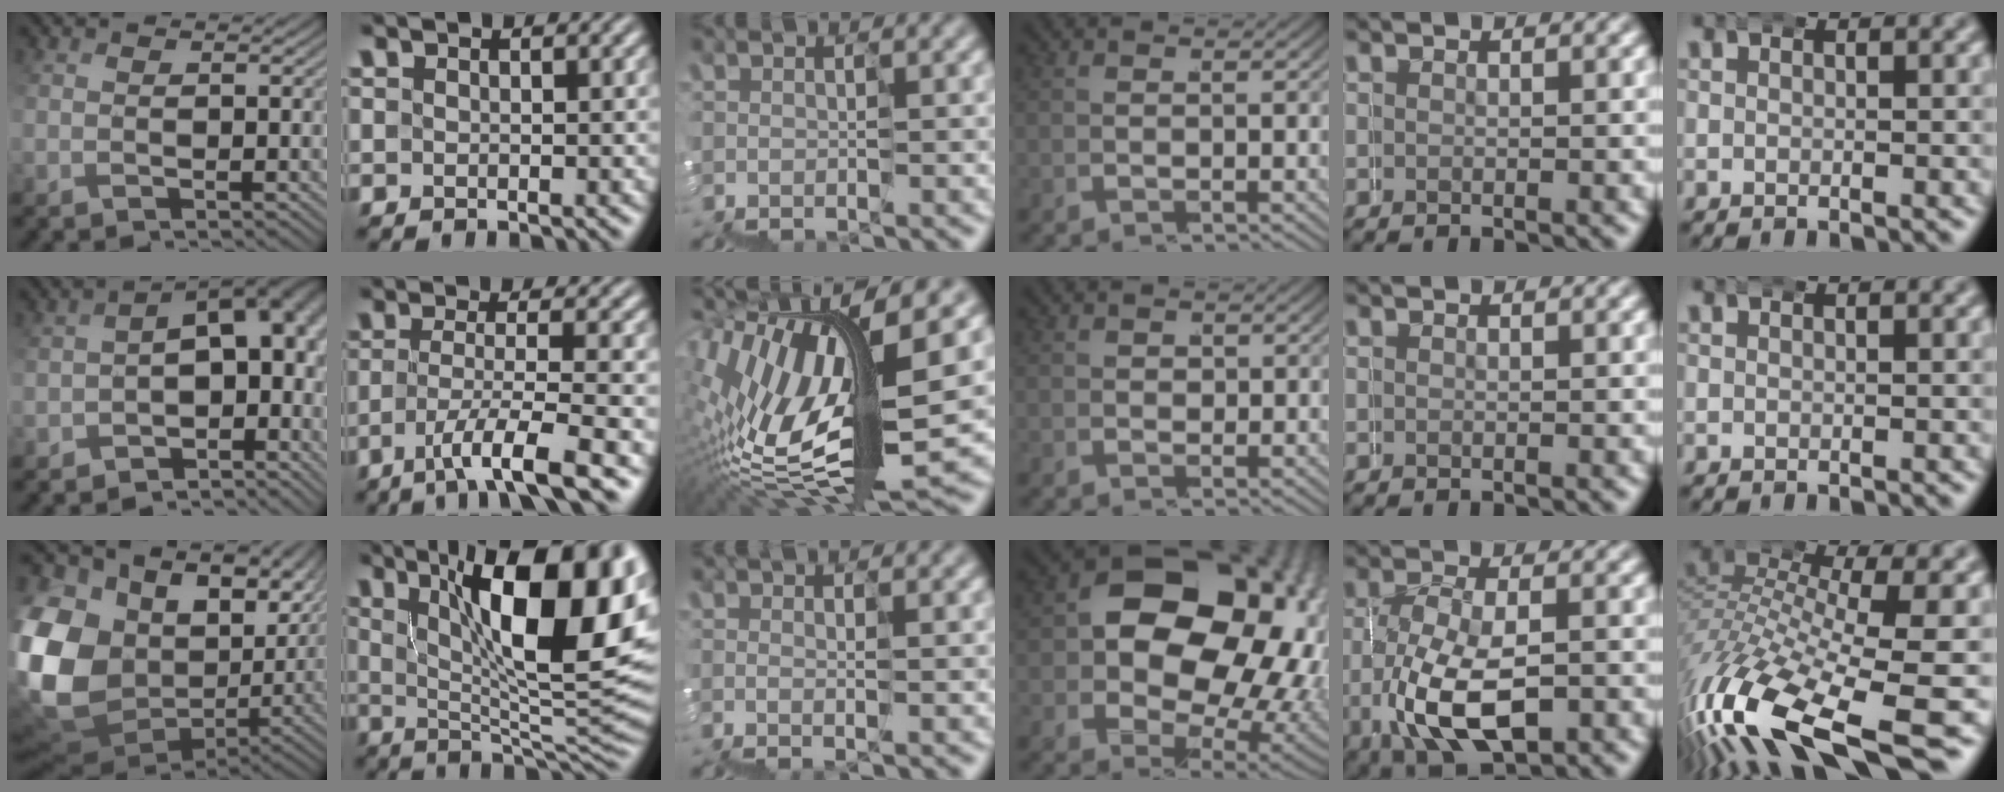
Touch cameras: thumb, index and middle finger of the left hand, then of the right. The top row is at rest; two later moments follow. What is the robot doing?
{"motion": "wrap", "object": "duck tape"}